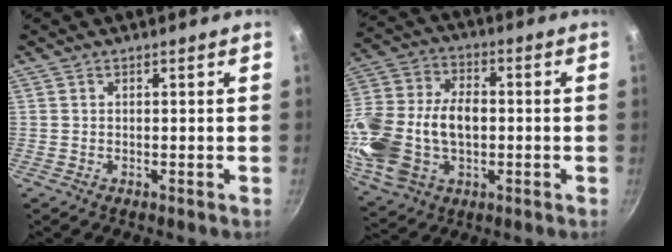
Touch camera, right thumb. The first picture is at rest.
{"total": 19.8, "force": [-2.0, 13.2, 14.7], "torque": [-0.286, 0.031, -0.030]}